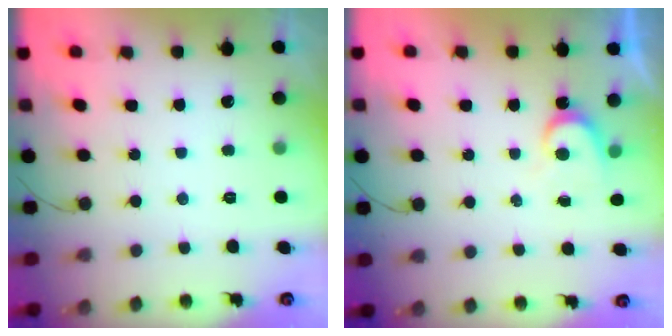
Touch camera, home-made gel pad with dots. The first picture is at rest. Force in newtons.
{"total": 3.7, "press": 3.7, "slide": 0.4}